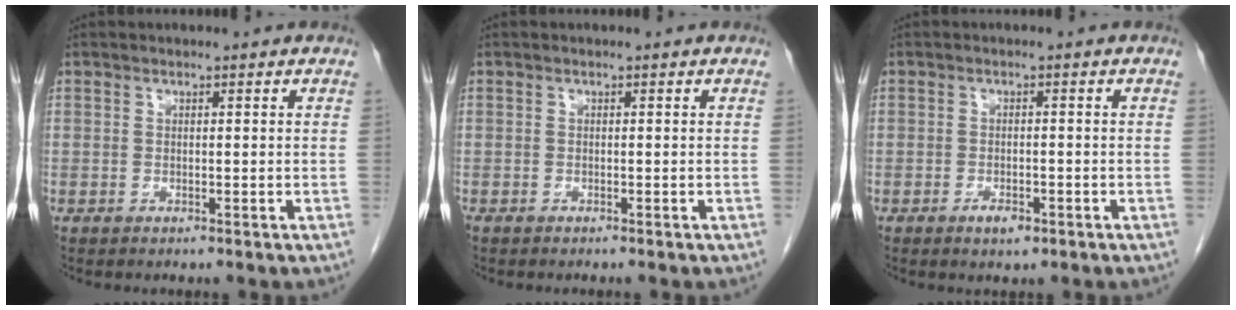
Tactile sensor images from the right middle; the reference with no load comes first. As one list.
[{"total": 0.5, "force": [-0.5, 0.0, 0.2], "torque": [-0.003, 0.000, -0.010]}, {"total": 2.2, "force": [-1.3, 0.9, 1.6], "torque": [-0.027, 0.002, -0.017]}]